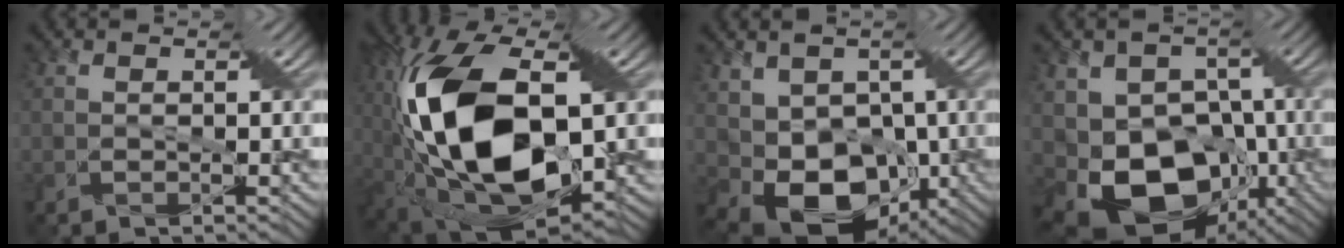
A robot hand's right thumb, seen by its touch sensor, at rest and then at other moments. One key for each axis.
{"total": 18.4, "fx": -0.3, "fy": 9.4, "fz": 15.8, "tx": -0.341, "ty": -0.008, "tz": -0.006}
{"total": 10.5, "fx": -1.5, "fy": 7.6, "fz": 7.1, "tx": -0.134, "ty": -0.030, "tz": -0.020}
{"total": 14.7, "fx": -5.4, "fy": 10.6, "fz": 8.5, "tx": -0.155, "ty": -0.022, "tz": -0.081}